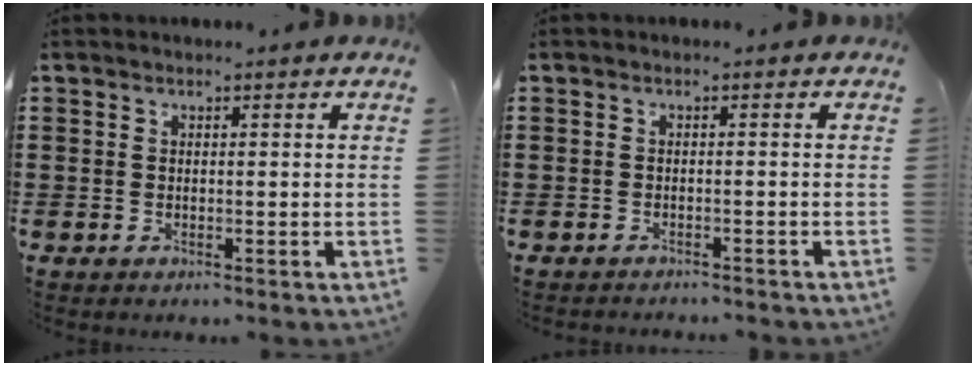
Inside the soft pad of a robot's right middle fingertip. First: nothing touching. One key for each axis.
{"total": 0.8, "fx": -0.8, "fy": 0.0, "fz": 0.0, "tx": -0.002, "ty": 0.001, "tz": -0.017}